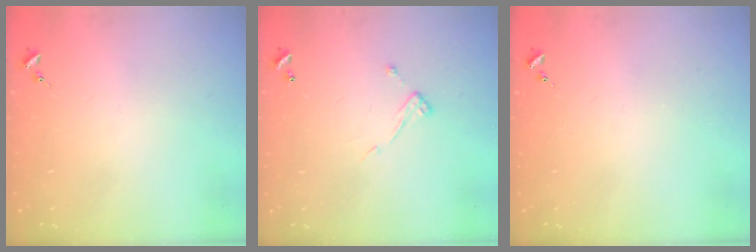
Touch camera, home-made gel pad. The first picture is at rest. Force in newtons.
{"total": 7.3, "press": 7.3, "slide": 0.5}
{"total": 0.0}